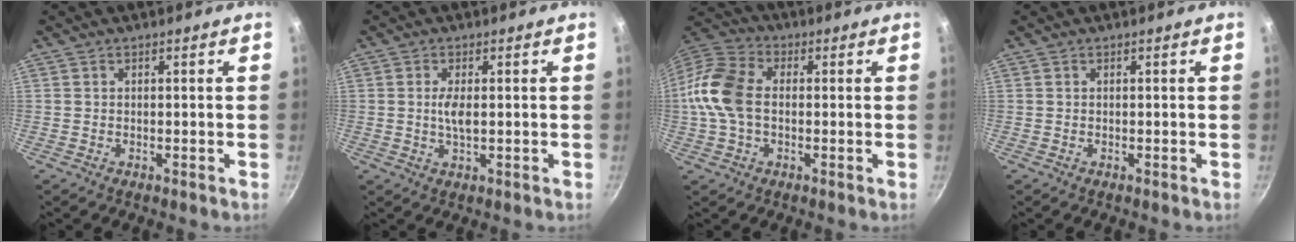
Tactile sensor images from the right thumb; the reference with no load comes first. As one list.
[{"total": 3.3, "force": [0.3, 1.2, 3.1], "torque": [-0.063, -0.001, 0.004]}, {"total": 12.4, "force": [-0.2, 8.3, 9.3], "torque": [-0.177, 0.030, -0.023]}, {"total": 0.0}]